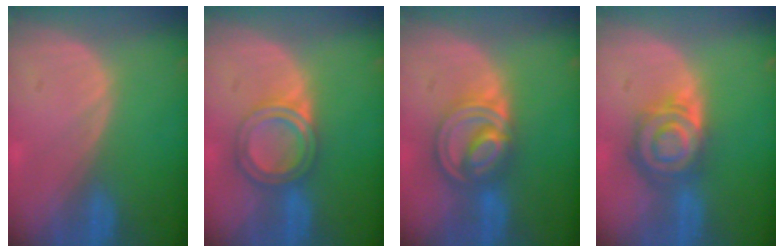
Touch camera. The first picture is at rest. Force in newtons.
{"total": 5.8, "press": 5.4, "slide": 2.3}
{"total": 8.6, "press": 7.2, "slide": 4.7}
{"total": 8.0, "press": 7.1, "slide": 3.7}